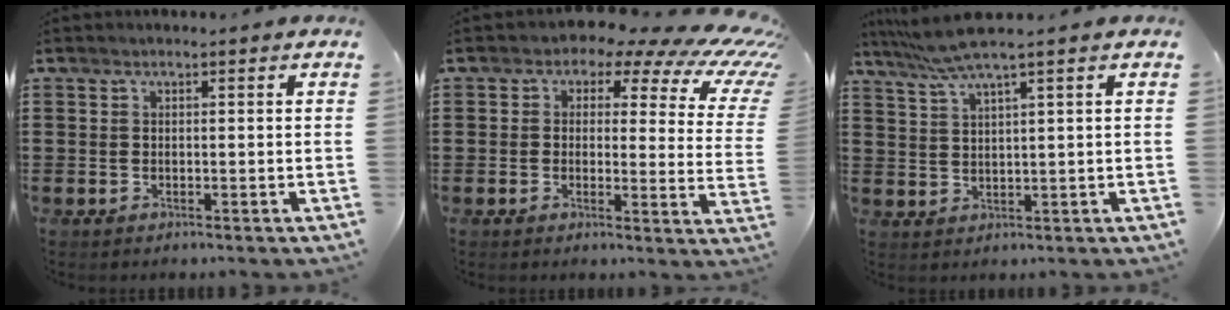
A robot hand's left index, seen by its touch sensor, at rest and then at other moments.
{"total": 6.6, "force": [4.8, 3.1, 3.3], "torque": [-0.056, -0.034, 0.077]}
{"total": 5.0, "force": [3.4, -0.2, 3.6], "torque": [-0.079, -0.003, 0.061]}